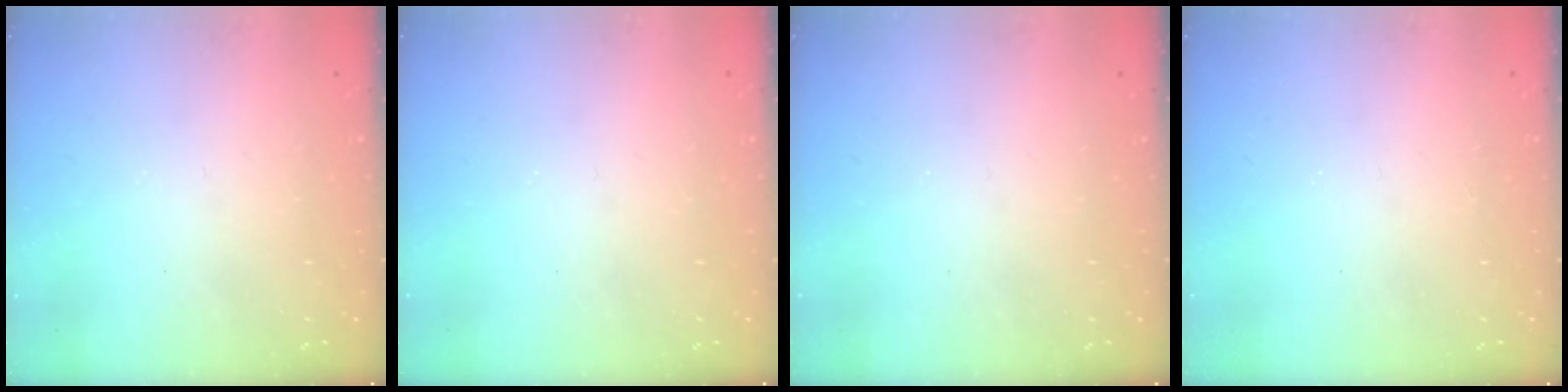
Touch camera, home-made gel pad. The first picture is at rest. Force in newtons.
{"total": 0.0}
{"total": 0.0}
{"total": 0.0}